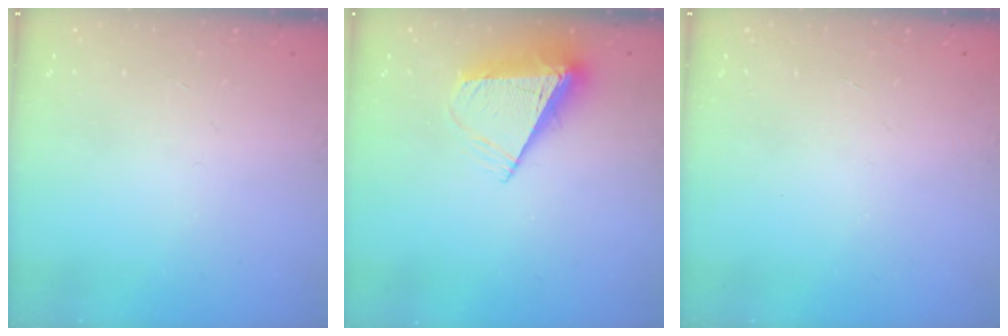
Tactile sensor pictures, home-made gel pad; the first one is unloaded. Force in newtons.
{"total": 9.5, "press": 9.5, "slide": 0.9}
{"total": 0.0}